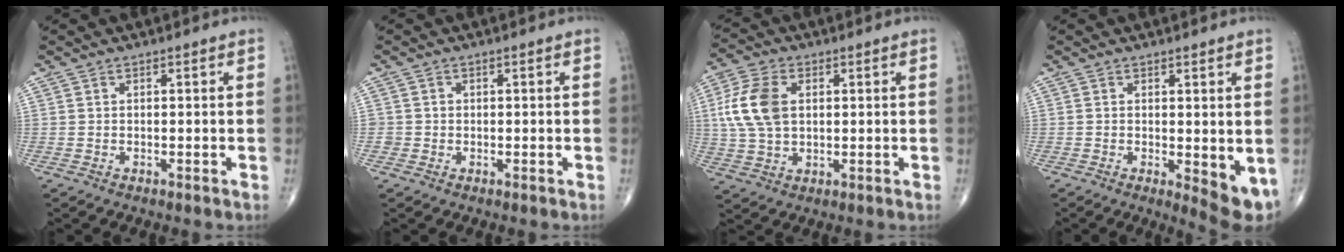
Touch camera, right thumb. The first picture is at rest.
{"total": 1.4, "force": [-0.3, 1.3, 0.0], "torque": [0.012, 0.007, -0.009]}
{"total": 10.8, "force": [1.9, 6.8, 8.1], "torque": [-0.170, 0.004, 0.036]}
{"total": 6.4, "force": [-0.5, 2.0, 6.0], "torque": [-0.075, -0.018, -0.004]}